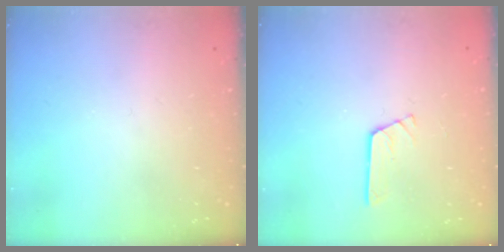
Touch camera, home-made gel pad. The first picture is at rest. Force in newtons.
{"total": 3.2, "press": 3.2, "slide": 0.2}